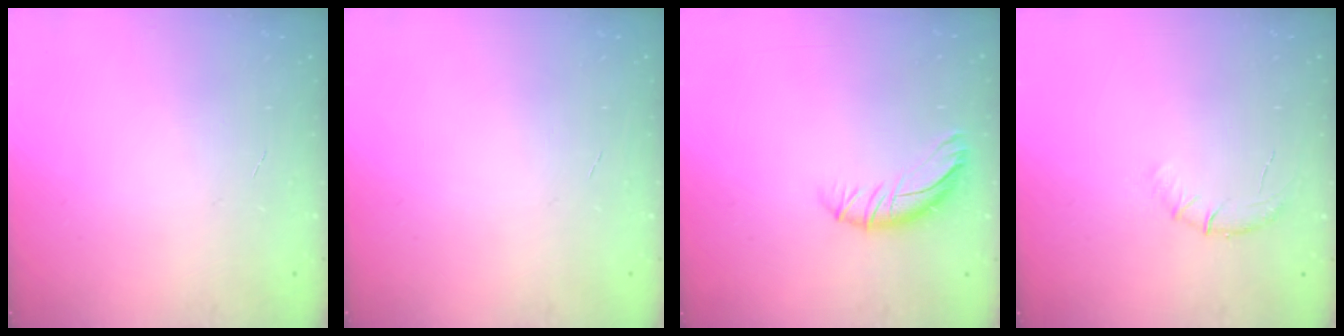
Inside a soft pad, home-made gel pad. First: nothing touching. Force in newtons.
{"total": 0.0}
{"total": 8.7, "press": 8.6, "slide": 0.6}
{"total": 7.1, "press": 6.8, "slide": 2.0}